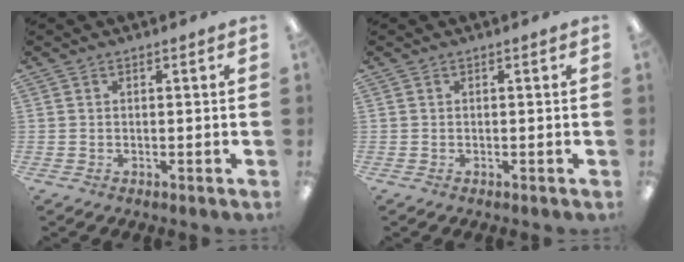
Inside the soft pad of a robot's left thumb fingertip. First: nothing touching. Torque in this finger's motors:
{"motor_torque": [0.00, 0.00, 0.02, -0.02, 0.00]}